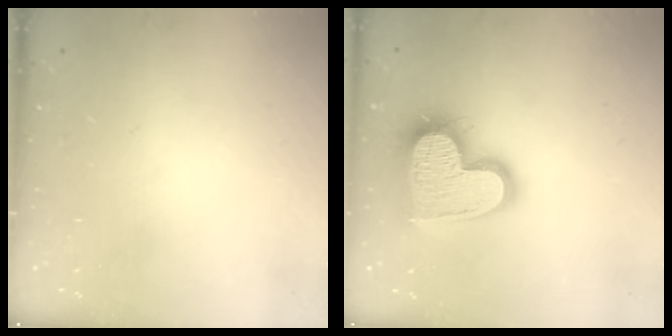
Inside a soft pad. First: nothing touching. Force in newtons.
{"total": 20.6, "press": 20.5, "slide": 1.4}